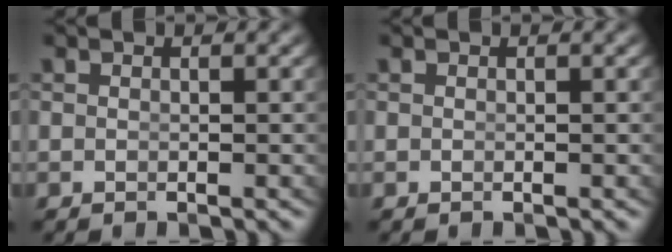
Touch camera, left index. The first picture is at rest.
{"total": 0.0}